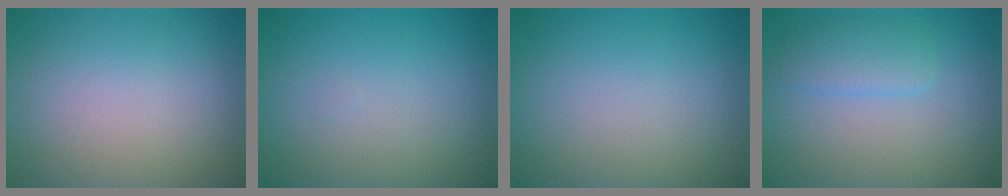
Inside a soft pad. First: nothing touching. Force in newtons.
{"total": 0.0}
{"total": 0.0}
{"total": 2.3, "press": 2.3, "slide": 0.1}